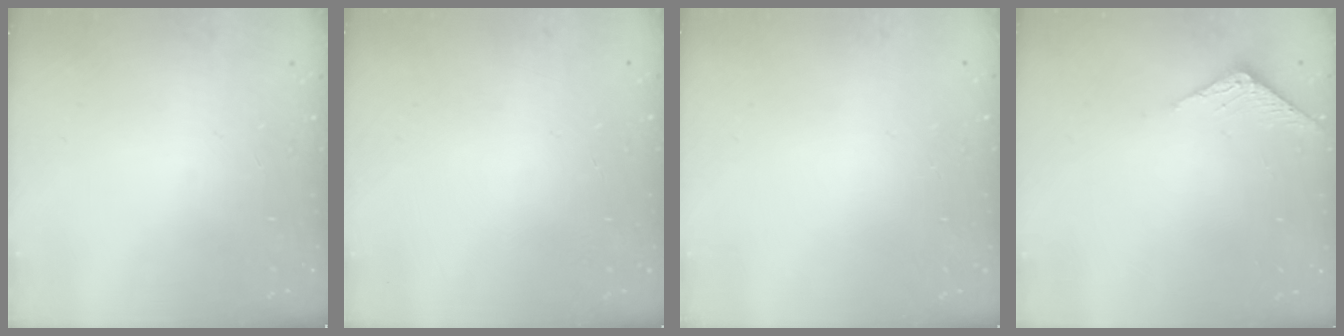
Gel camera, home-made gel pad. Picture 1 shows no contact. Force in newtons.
{"total": 0.0}
{"total": 0.0}
{"total": 3.4, "press": 3.4, "slide": 0.2}